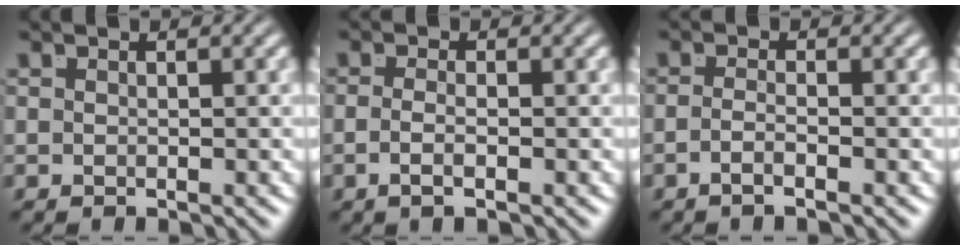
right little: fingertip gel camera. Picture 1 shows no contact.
{"total": 1.9, "force": [-1.1, -0.4, 1.5], "torque": [-0.032, -0.010, -0.014]}
{"total": 2.0, "force": [-1.5, -0.6, 1.2], "torque": [-0.025, -0.010, -0.023]}